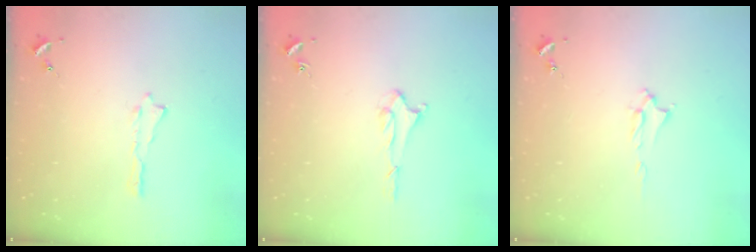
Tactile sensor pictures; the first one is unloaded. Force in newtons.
{"total": 1.5, "press": 1.5, "slide": 0.2}
{"total": 1.6, "press": 1.6, "slide": 0.2}